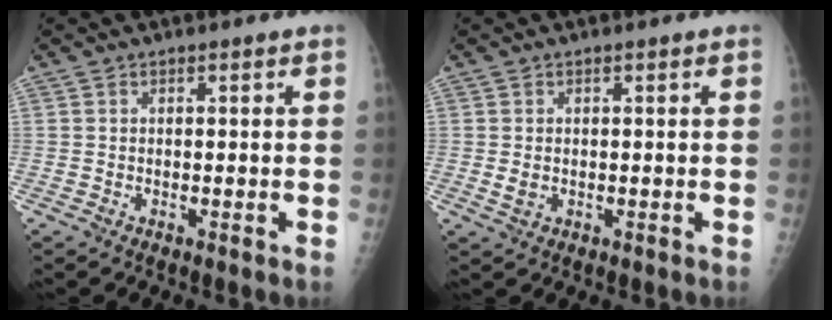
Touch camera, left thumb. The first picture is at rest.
{"total": 1.8, "force": [-0.1, 1.3, 1.1], "torque": [-0.020, -0.002, 0.002]}